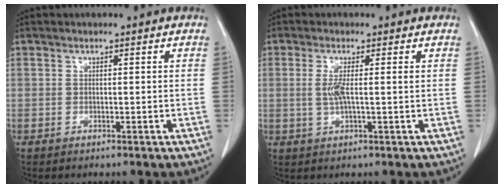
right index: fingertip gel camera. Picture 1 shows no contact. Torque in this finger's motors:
{"motor_torque": [0.08, 0.03, 0.10, 0.02]}